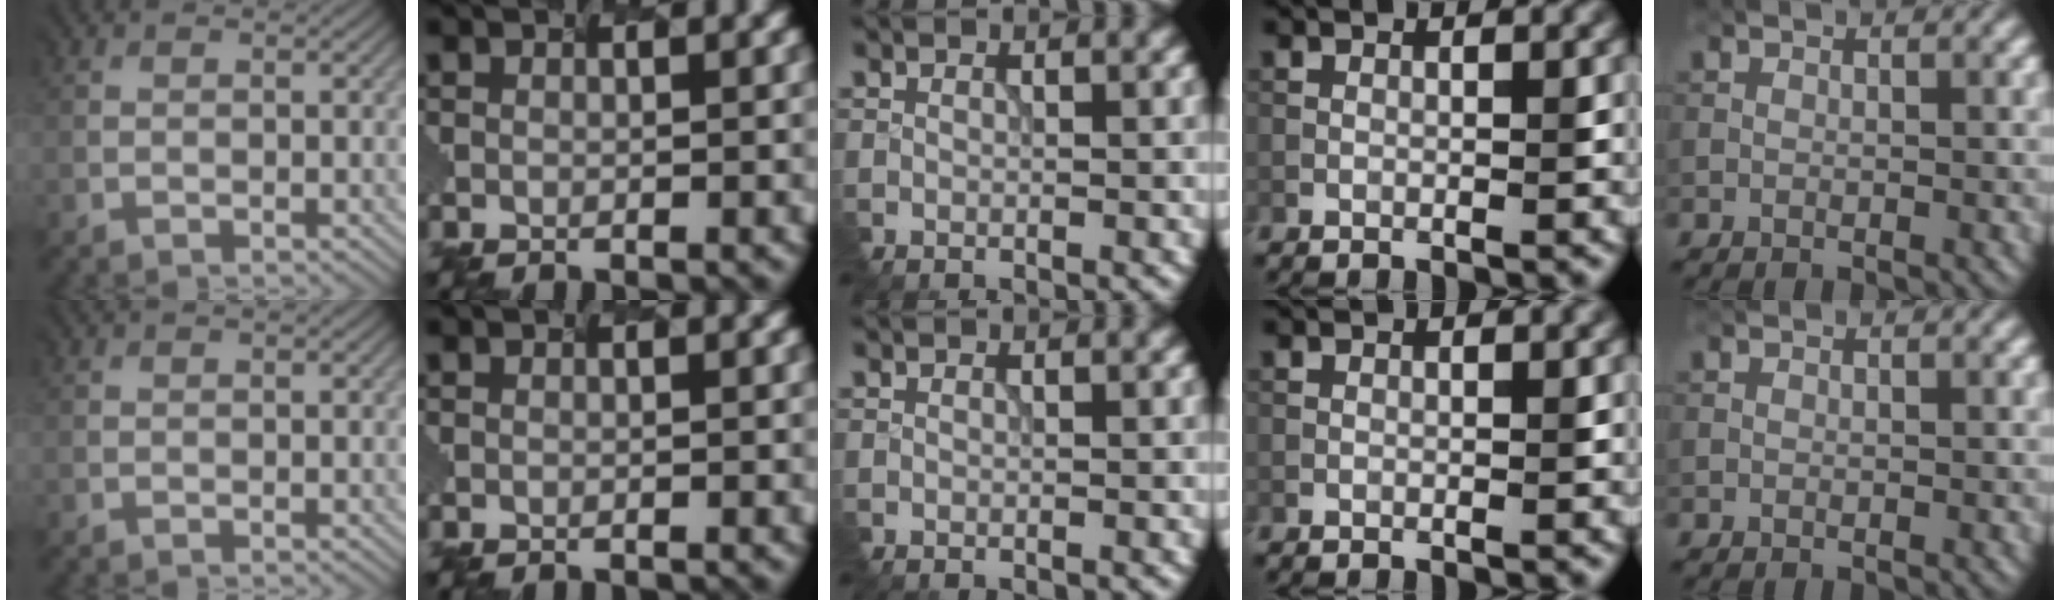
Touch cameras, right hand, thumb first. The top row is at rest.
{}